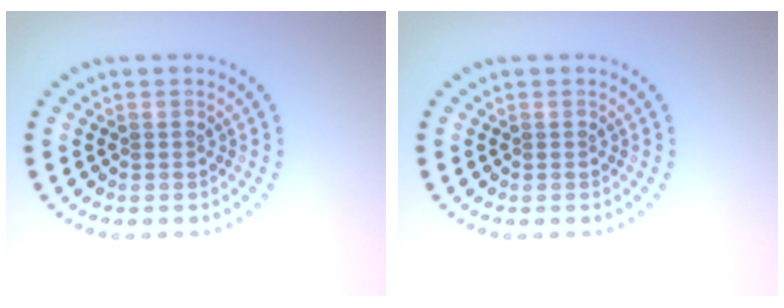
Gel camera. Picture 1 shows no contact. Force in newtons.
{"total": 0.0}